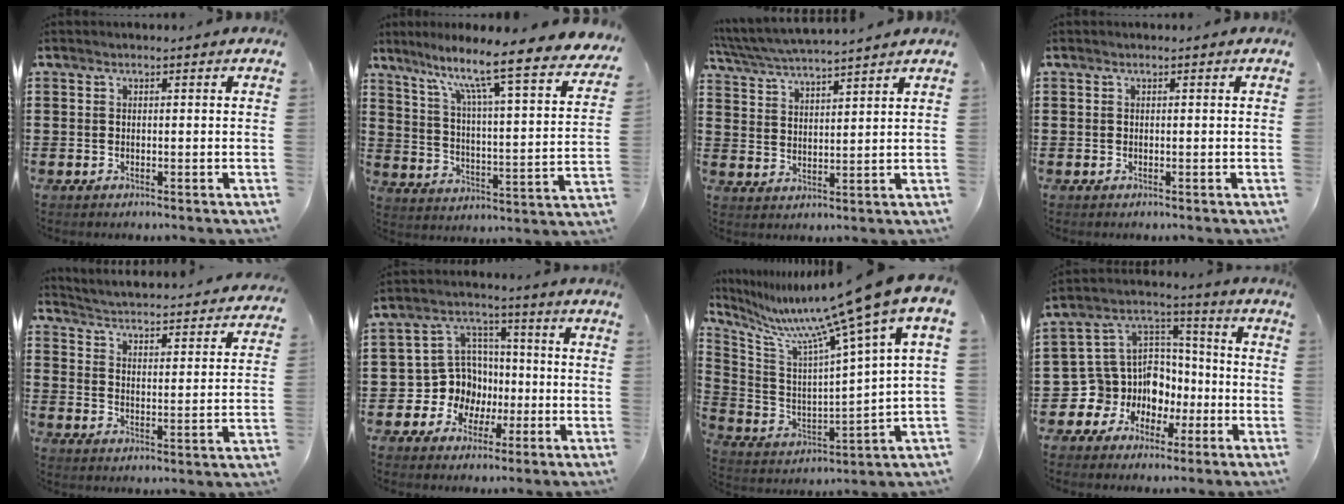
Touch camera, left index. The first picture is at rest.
{"total": 9.6, "force": [7.4, 0.0, 6.1], "torque": [-0.130, -0.067, 0.110]}
{"total": 4.7, "force": [4.6, -0.3, 1.3], "torque": [-0.042, -0.023, 0.079]}
{"total": 0.0}
{"total": 2.8, "force": [2.7, -0.5, 0.3], "torque": [-0.025, -0.033, 0.035]}
{"total": 9.0, "force": [-1.2, 8.7, 2.2], "torque": [-0.092, 0.003, -0.016]}
{"total": 12.0, "force": [9.6, -0.8, 7.1], "torque": [-0.168, -0.075, 0.151]}
{"total": 10.6, "force": [-2.8, 9.9, 2.8], "torque": [-0.106, -0.007, -0.043]}